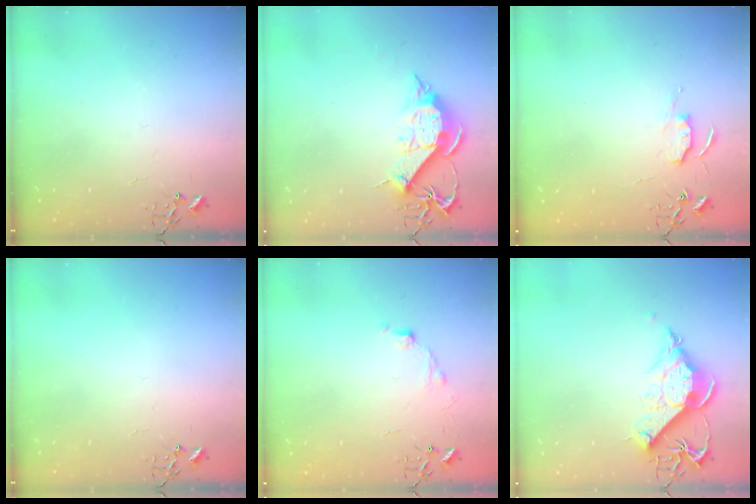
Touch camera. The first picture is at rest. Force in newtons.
{"total": 11.4, "press": 11.3, "slide": 1.1}
{"total": 5.7, "press": 5.7, "slide": 0.6}
{"total": 0.0}
{"total": 6.7, "press": 6.7, "slide": 0.9}
{"total": 12.9, "press": 12.8, "slide": 1.5}